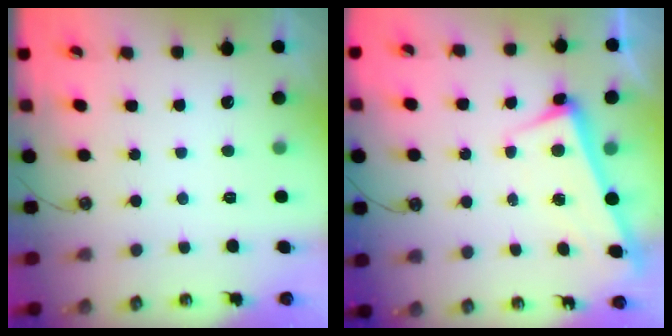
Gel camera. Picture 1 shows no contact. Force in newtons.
{"total": 2.6, "press": 2.5, "slide": 0.7}